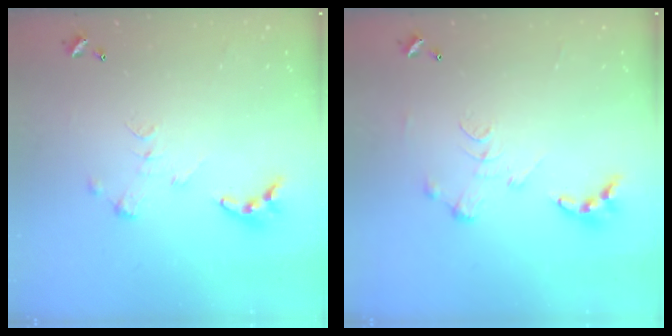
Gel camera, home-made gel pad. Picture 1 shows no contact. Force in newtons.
{"total": 0.0}